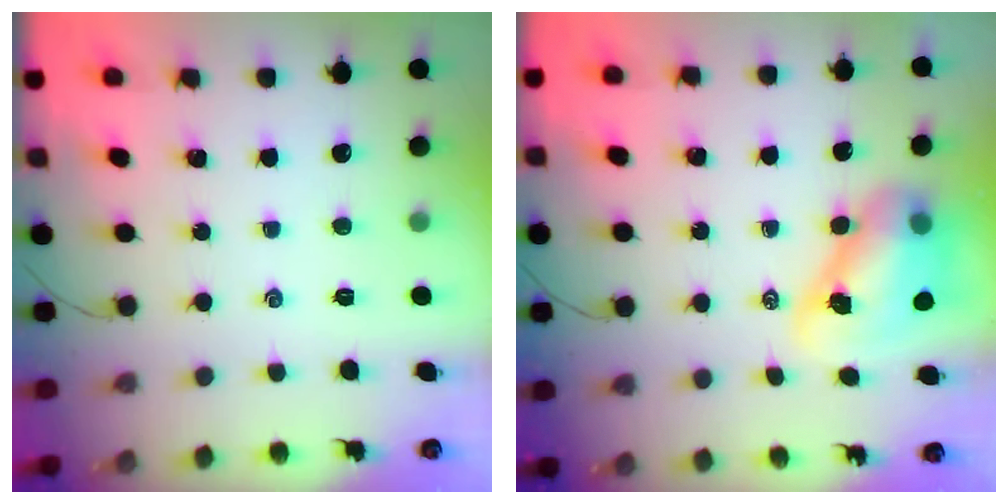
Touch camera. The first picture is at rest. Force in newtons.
{"total": 9.6, "press": 9.2, "slide": 2.8}